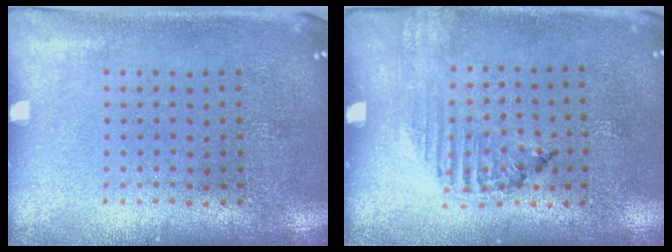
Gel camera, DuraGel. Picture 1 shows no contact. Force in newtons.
{"total": 1.2, "press": 1.2, "slide": 0.2}